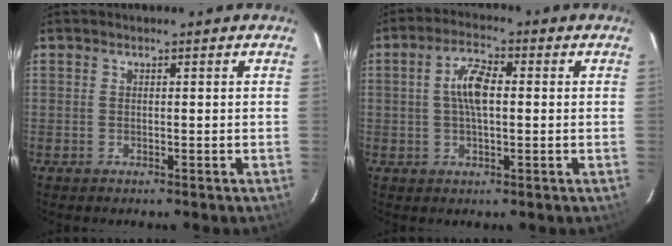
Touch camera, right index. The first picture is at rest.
{"total": 6.2, "force": [0.5, 2.4, 5.7], "torque": [-0.112, 0.014, 0.008]}